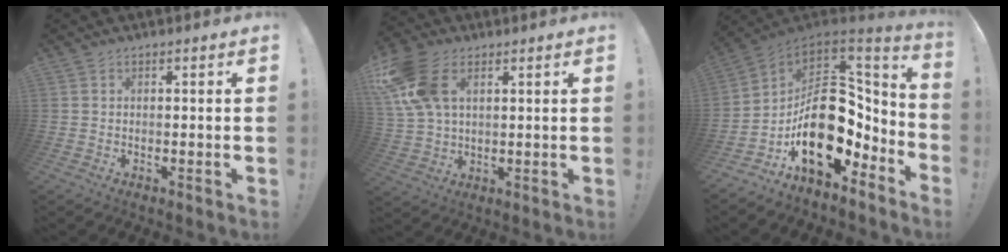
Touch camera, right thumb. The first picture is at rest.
{"total": 15.0, "force": [5.6, 9.6, 10.0], "torque": [-0.208, -0.009, 0.108]}
{"total": 25.0, "force": [-3.0, 16.4, 18.6], "torque": [-0.294, 0.013, -0.017]}